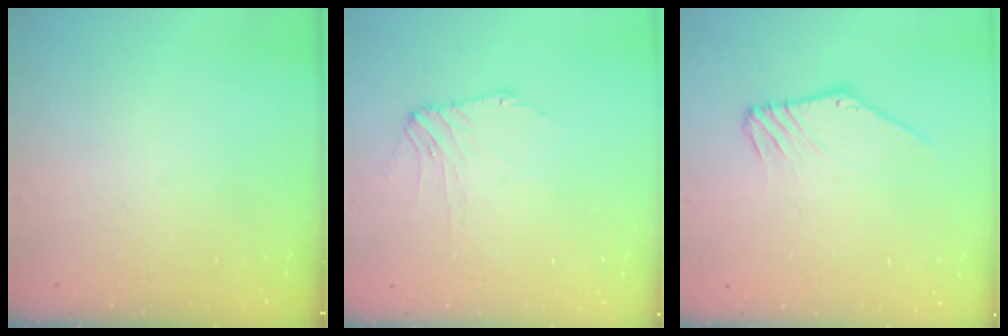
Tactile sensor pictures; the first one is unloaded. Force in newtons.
{"total": 2.4, "press": 2.3, "slide": 0.5}
{"total": 3.6, "press": 3.6, "slide": 0.2}